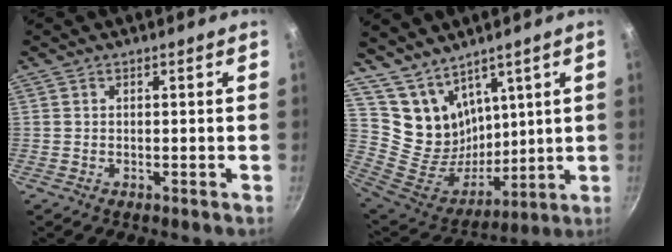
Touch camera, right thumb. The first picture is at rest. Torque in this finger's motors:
{"motor_torque": [-1.34, 1.34, 0.09, 1.52, 0.13]}